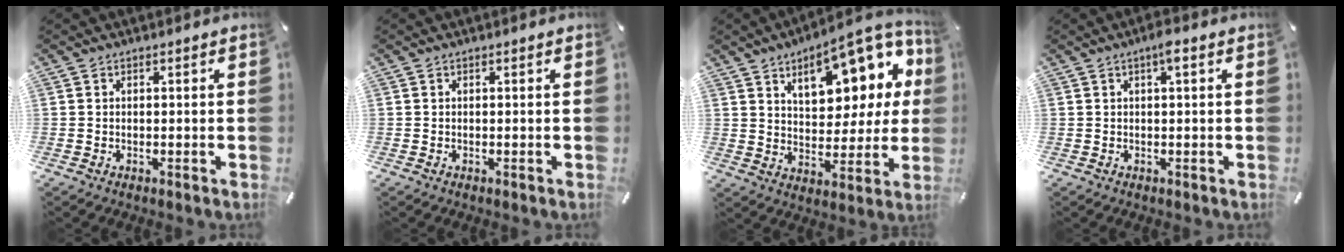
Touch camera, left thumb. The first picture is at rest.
{"total": 0.0}
{"total": 18.6, "force": [9.6, 9.6, 12.7], "torque": [-0.172, -0.052, 0.157]}
{"total": 2.6, "force": [1.0, 0.4, 2.4], "torque": [-0.041, 0.000, 0.014]}